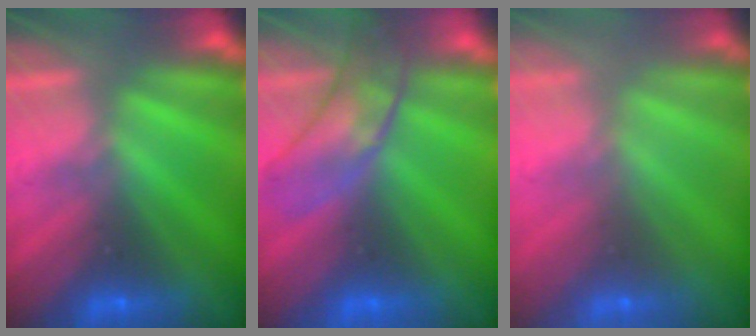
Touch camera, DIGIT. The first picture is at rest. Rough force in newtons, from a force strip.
{"total": 3.1}
{"total": 7.6}